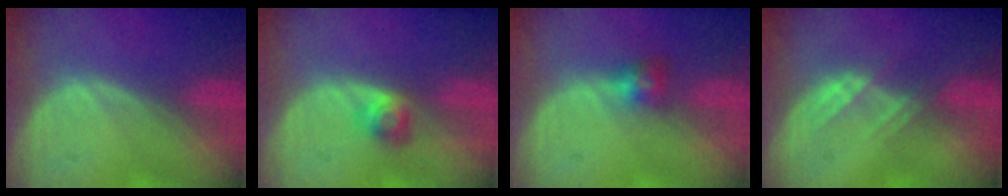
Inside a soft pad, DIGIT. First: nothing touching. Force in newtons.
{"total": 2.6, "press": 2.4, "slide": 1.0}
{"total": 2.8, "press": 2.6, "slide": 0.9}
{"total": 2.6, "press": 2.5, "slide": 0.7}